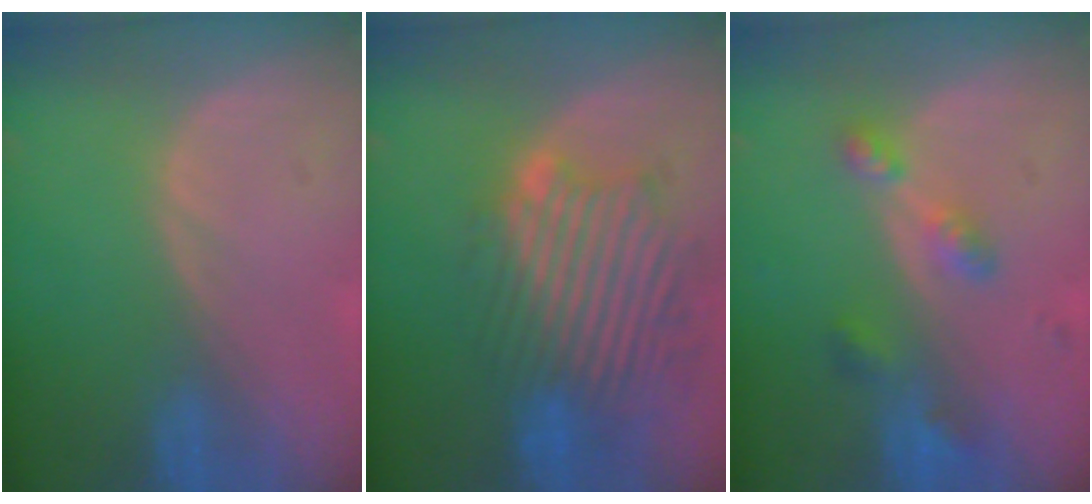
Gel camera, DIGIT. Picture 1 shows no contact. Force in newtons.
{"total": 11.5, "press": 10.5, "slide": 4.6}
{"total": 5.3, "press": 4.7, "slide": 2.4}